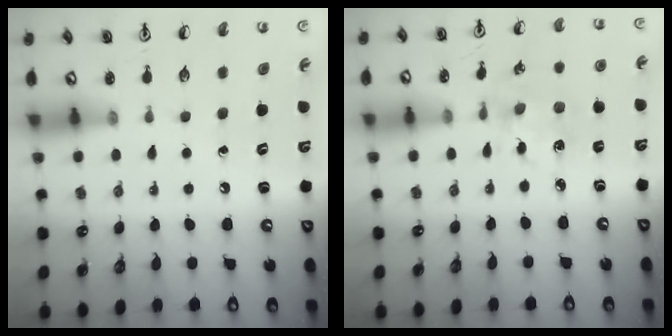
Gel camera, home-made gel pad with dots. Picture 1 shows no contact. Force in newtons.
{"total": 2.9, "press": 2.9, "slide": 0.2}